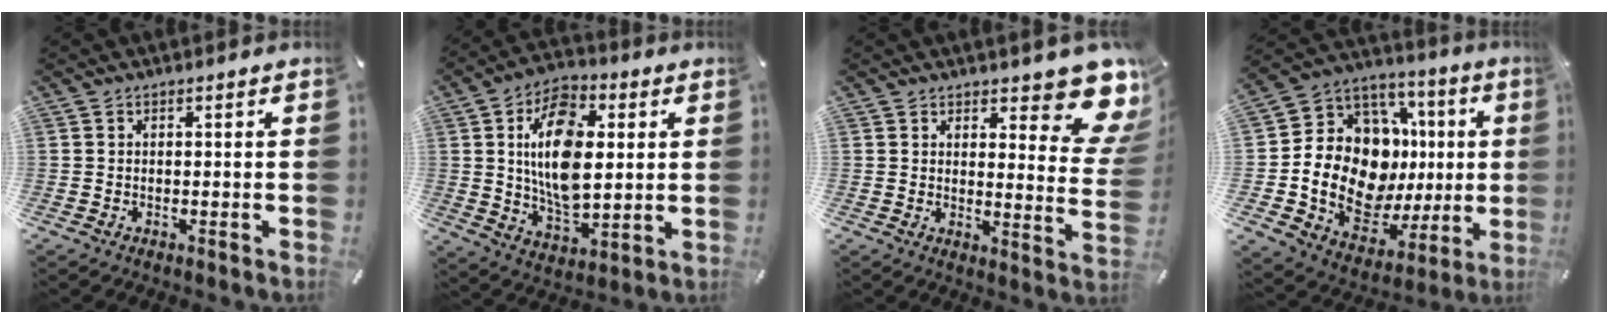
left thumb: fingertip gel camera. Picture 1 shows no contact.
{"total": 16.7, "force": [2.7, 10.5, 12.7], "torque": [-0.247, 0.003, 0.043]}
{"total": 12.6, "force": [8.7, 4.6, 7.8], "torque": [-0.080, -0.079, 0.149]}
{"total": 19.0, "force": [0.4, 14.4, 12.4], "torque": [-0.238, -0.038, 0.026]}